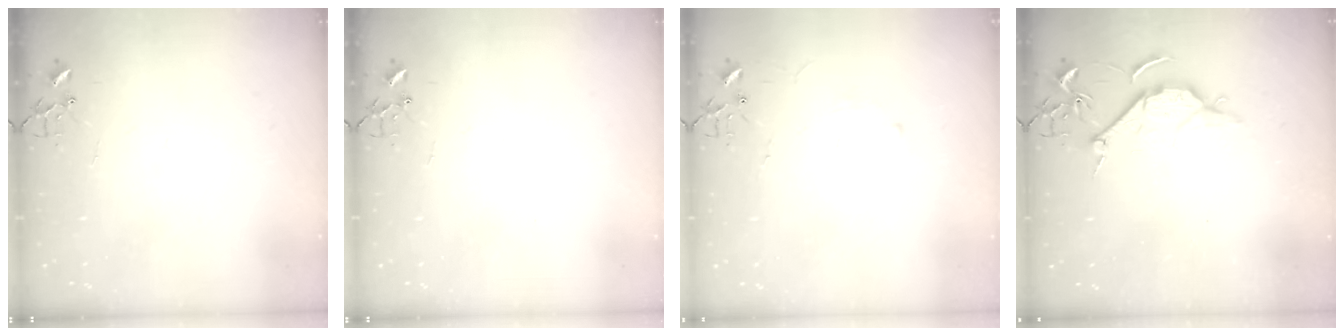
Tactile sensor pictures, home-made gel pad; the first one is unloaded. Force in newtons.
{"total": 0.0}
{"total": 2.9, "press": 2.8, "slide": 0.5}
{"total": 8.4, "press": 8.3, "slide": 1.0}